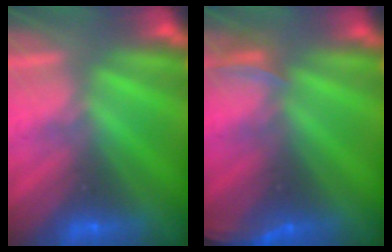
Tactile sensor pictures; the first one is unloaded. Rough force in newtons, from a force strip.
{"total": 2.5}